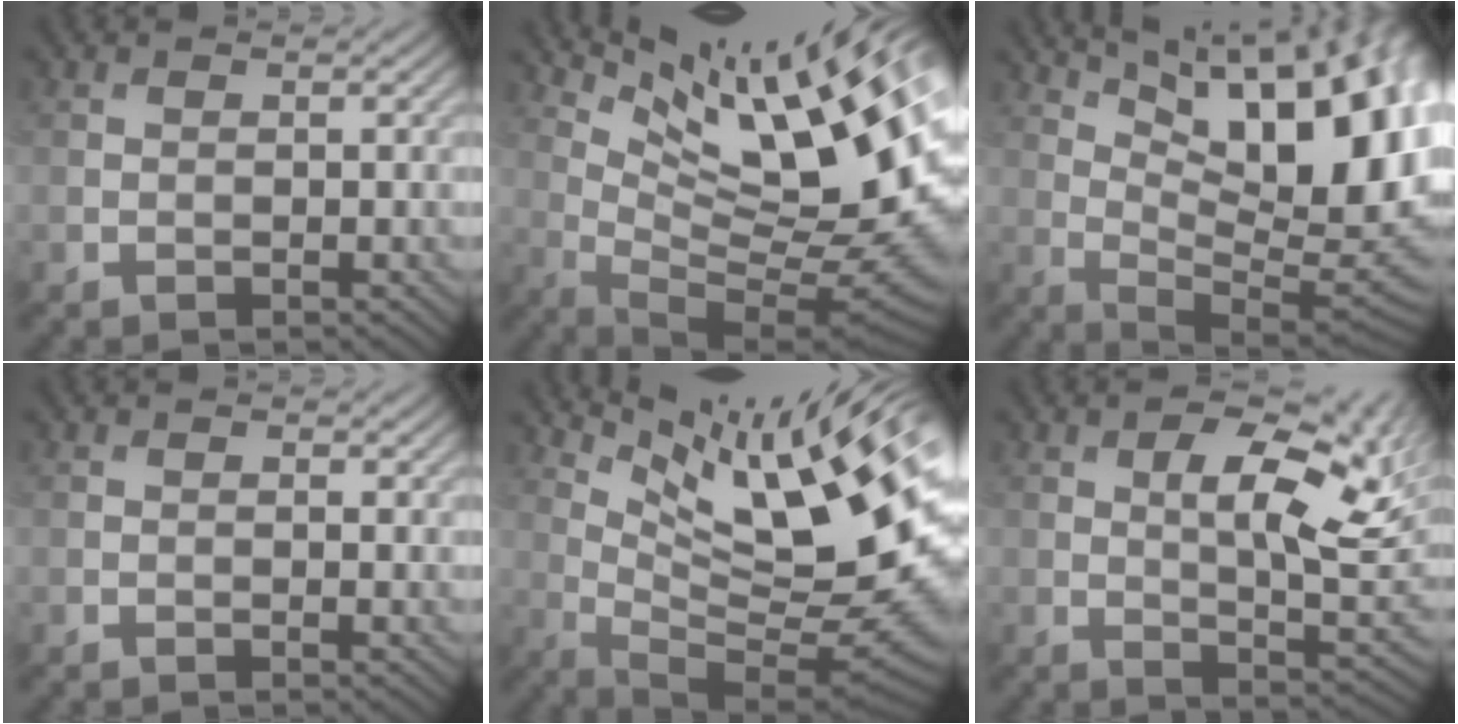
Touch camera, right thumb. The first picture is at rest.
{"total": 17.5, "force": [8.4, 4.0, 14.8], "torque": [-0.234, 0.001, 0.149]}
{"total": 17.1, "force": [5.7, 6.7, 14.6], "torque": [-0.206, 0.028, 0.091]}
{"total": 0.9, "force": [0.4, 0.5, 0.6], "torque": [-0.005, -0.004, 0.007]}
{"total": 16.4, "force": [6.7, 3.8, 14.5], "torque": [-0.230, 0.000, 0.131]}
{"total": 12.7, "force": [2.8, 5.2, 11.3], "torque": [-0.181, -0.005, 0.042]}